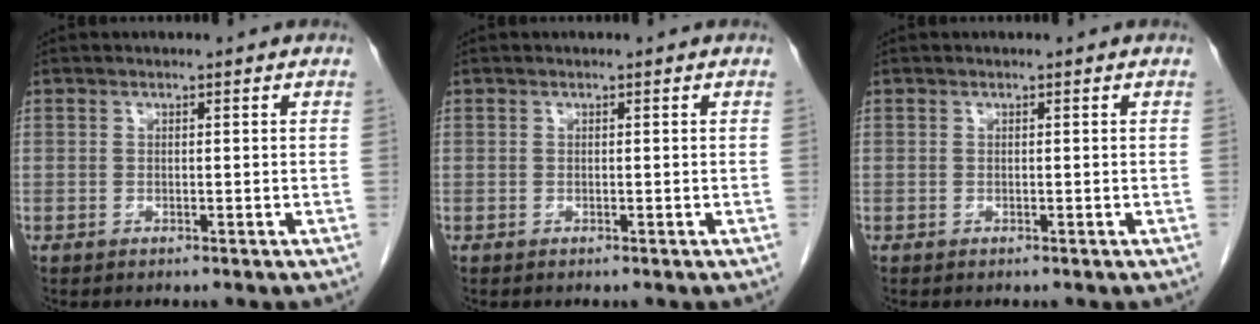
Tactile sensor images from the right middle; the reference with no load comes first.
{"total": 0.0}
{"total": 0.0}